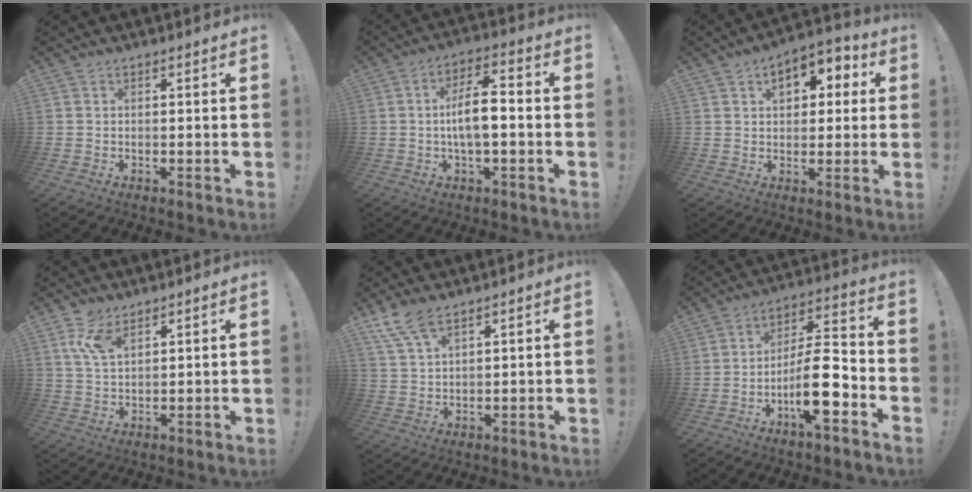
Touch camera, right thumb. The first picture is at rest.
{"total": 9.5, "force": [-1.2, 3.4, 8.8], "torque": [-0.154, 0.010, -0.025]}
{"total": 8.1, "force": [2.8, 5.5, 5.2], "torque": [-0.065, -0.009, 0.047]}
{"total": 7.6, "force": [4.4, 3.5, 5.0], "torque": [-0.097, -0.010, 0.084]}
{"total": 7.7, "force": [5.4, 2.8, 4.6], "torque": [-0.098, -0.018, 0.105]}
{"total": 16.2, "force": [-6.0, 4.9, 14.2], "torque": [-0.244, 0.032, -0.096]}